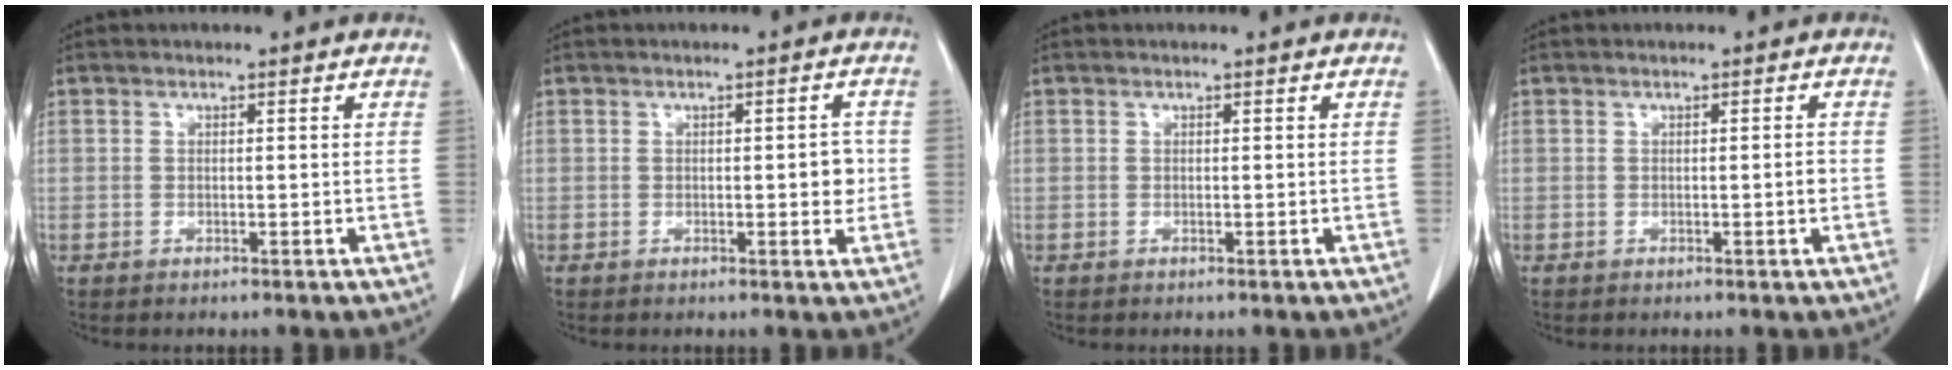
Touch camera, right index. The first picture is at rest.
{"total": 3.0, "force": [-0.1, 1.1, 2.8], "torque": [-0.032, 0.002, -0.001]}
{"total": 0.0}
{"total": 1.1, "force": [-0.2, 0.0, 1.0], "torque": [-0.013, 0.000, -0.002]}